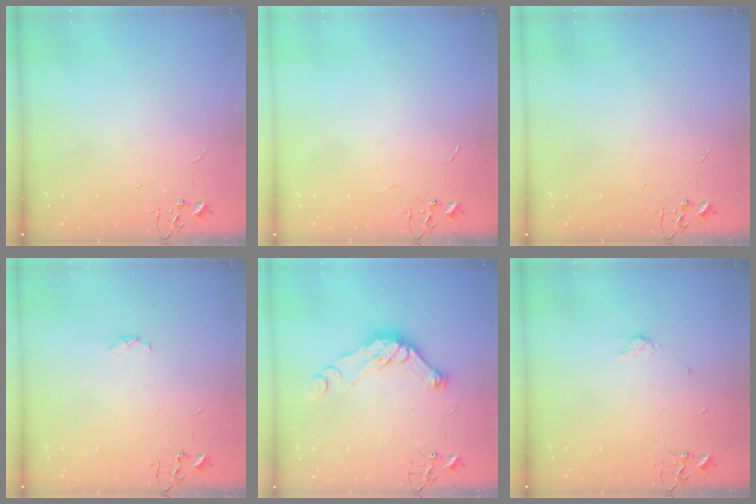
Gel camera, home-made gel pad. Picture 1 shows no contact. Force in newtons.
{"total": 0.0}
{"total": 0.0}
{"total": 4.3, "press": 4.1, "slide": 1.5}
{"total": 14.4, "press": 14.3, "slide": 1.3}
{"total": 2.9, "press": 2.9, "slide": 0.5}